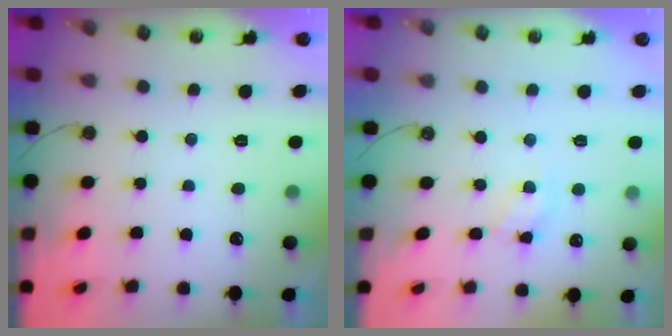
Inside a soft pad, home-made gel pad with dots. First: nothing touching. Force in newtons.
{"total": 4.0, "press": 4.0, "slide": 0.2}